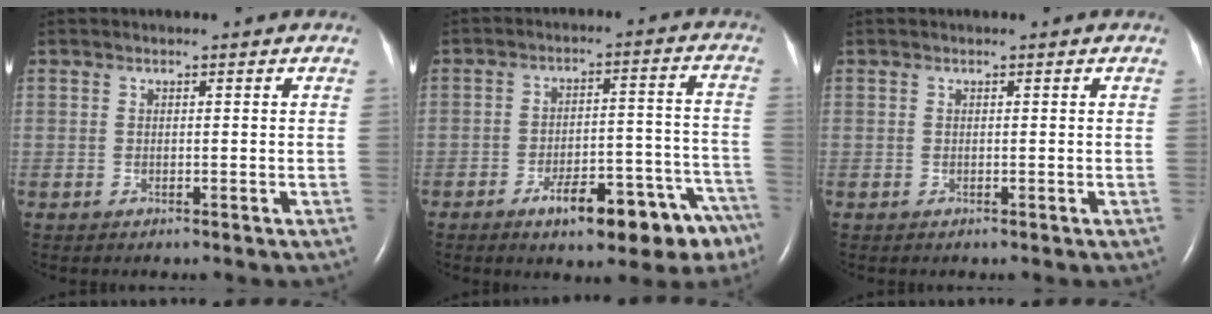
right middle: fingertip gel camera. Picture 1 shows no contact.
{"total": 14.1, "force": [-9.5, 4.4, 9.4], "torque": [-0.086, 0.047, -0.129]}
{"total": 0.0}